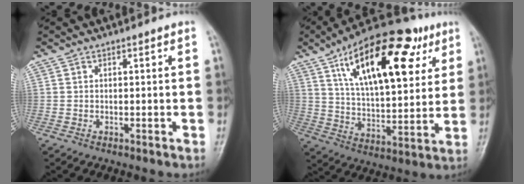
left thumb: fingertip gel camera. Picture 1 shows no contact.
{"total": 24.8, "force": [11.0, 11.2, 19.2], "torque": [-0.272, -0.019, 0.179]}